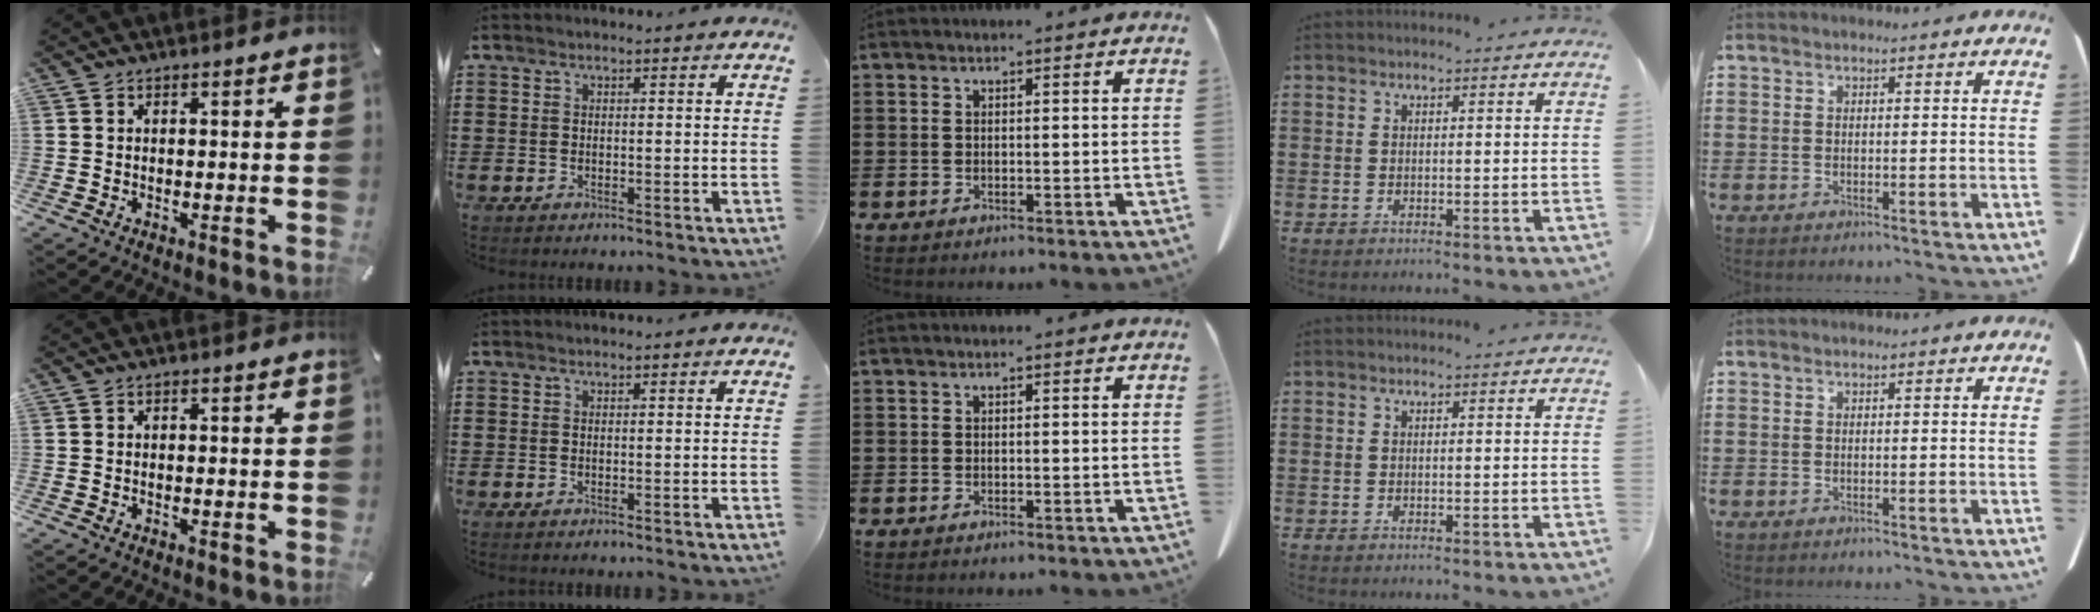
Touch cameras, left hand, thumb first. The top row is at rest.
{}